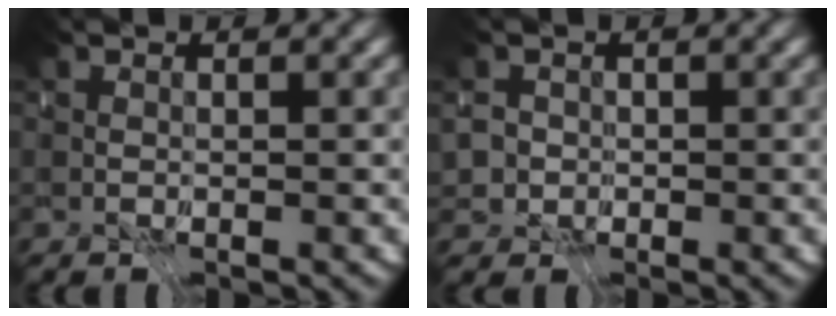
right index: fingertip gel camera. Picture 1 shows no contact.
{"total": 2.1, "force": [0.0, 2.1, 0.2], "torque": [-0.001, 0.000, -0.019]}